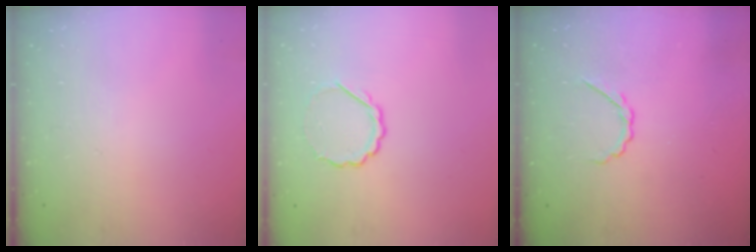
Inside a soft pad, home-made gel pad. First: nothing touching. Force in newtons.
{"total": 4.9, "press": 4.7, "slide": 1.2}
{"total": 2.4, "press": 2.3, "slide": 0.7}